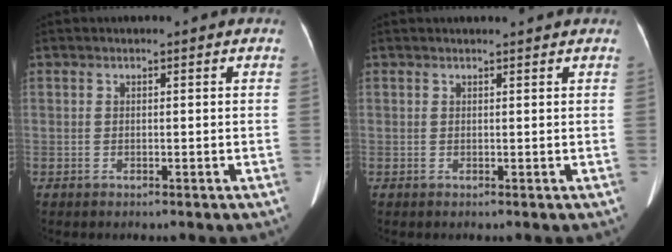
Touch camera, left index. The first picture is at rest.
{"total": 1.9, "force": [1.8, -0.2, 0.5], "torque": [-0.008, 0.009, 0.024]}